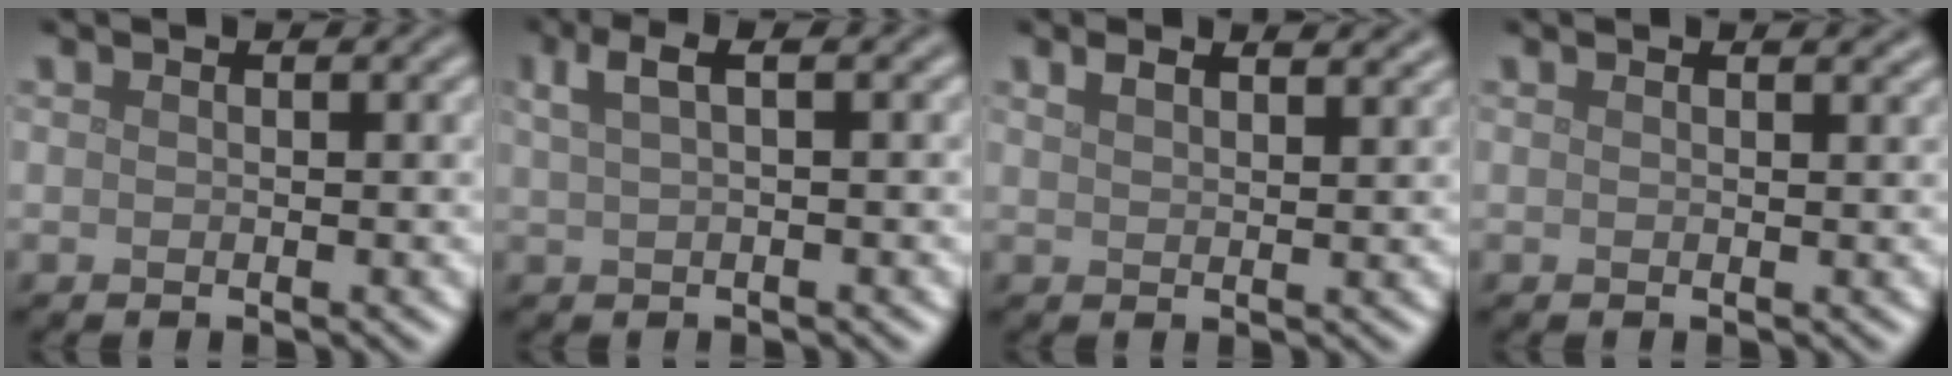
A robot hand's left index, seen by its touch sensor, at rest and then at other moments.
{"total": 3.2, "force": [1.4, 1.0, 2.7], "torque": [-0.041, 0.010, 0.024]}
{"total": 3.3, "force": [2.6, 1.1, 1.6], "torque": [-0.020, 0.016, 0.033]}
{"total": 1.1, "force": [1.0, 0.3, 0.5], "torque": [-0.004, 0.000, 0.010]}